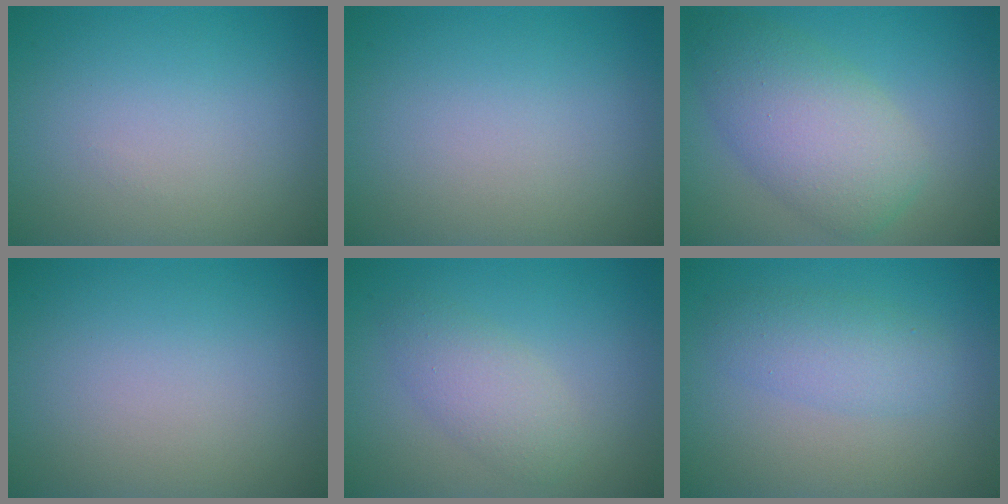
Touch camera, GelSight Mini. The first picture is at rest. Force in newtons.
{"total": 0.0}
{"total": 6.5, "press": 6.5, "slide": 0.1}
{"total": 0.0}
{"total": 2.7, "press": 2.7, "slide": 0.0}
{"total": 3.0, "press": 3.0, "slide": 0.1}